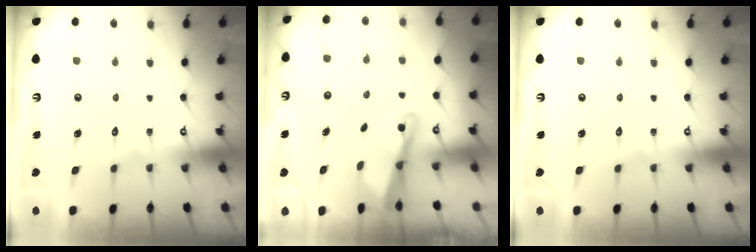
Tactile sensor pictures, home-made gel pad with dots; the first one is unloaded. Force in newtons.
{"total": 3.0, "press": 2.9, "slide": 0.6}
{"total": 0.0}